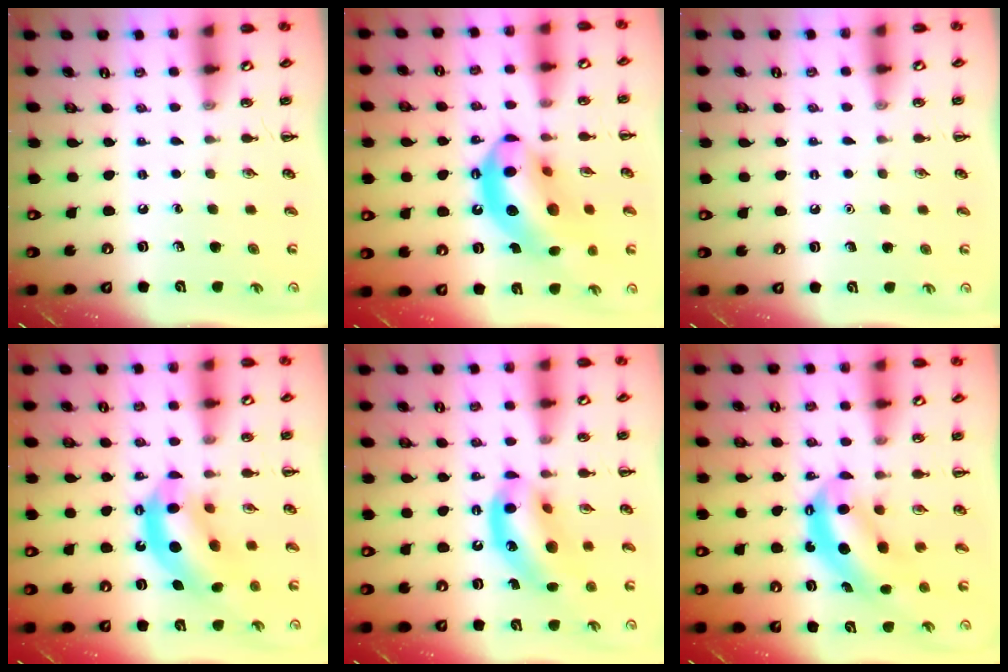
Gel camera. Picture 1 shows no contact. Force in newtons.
{"total": 18.5, "press": 17.8, "slide": 5.0}
{"total": 1.6, "press": 1.6, "slide": 0.1}
{"total": 12.6, "press": 12.1, "slide": 3.4}
{"total": 14.3, "press": 13.8, "slide": 3.5}
{"total": 7.7, "press": 7.6, "slide": 1.5}